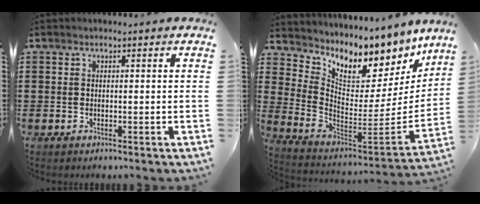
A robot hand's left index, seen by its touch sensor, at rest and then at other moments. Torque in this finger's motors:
{"motor_torque": [1.55, -0.59, 0.90, 0.16]}